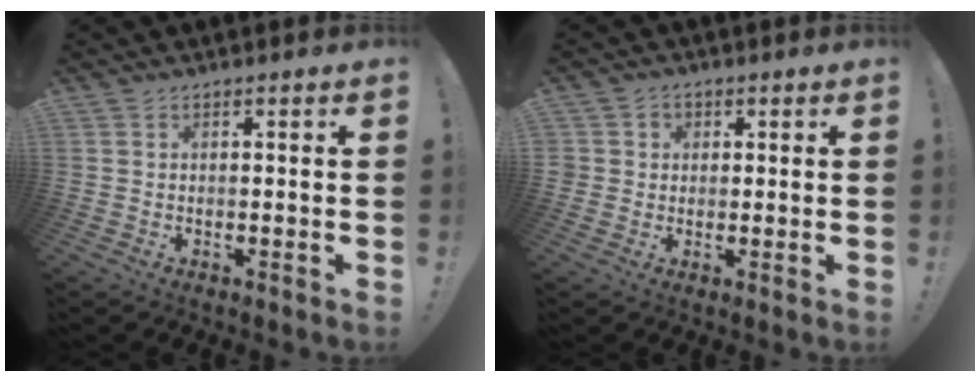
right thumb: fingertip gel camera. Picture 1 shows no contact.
{"total": 3.4, "force": [0.6, 3.3, 0.7], "torque": [-0.006, 0.000, 0.011]}